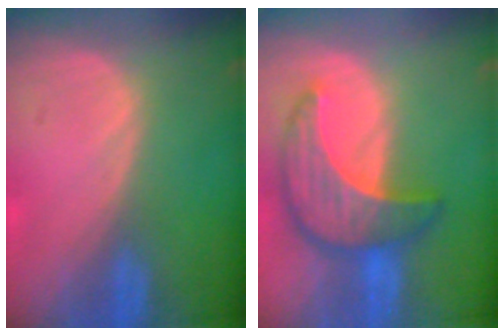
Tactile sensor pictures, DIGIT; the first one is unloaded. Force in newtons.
{"total": 9.1, "press": 9.1, "slide": 0.7}